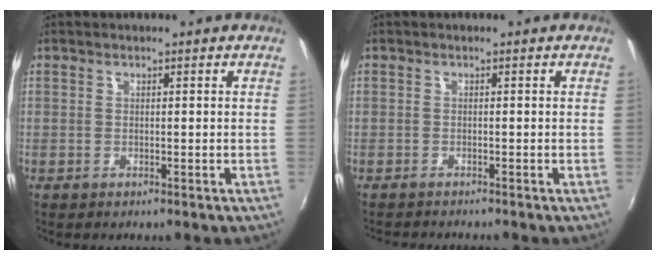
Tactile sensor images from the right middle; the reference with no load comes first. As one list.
[{"total": 2.3, "force": [-2.3, 0.3, 0.5], "torque": [-0.019, -0.015, -0.040]}]